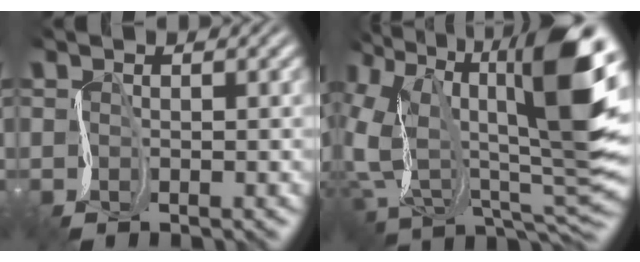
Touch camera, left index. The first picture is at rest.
{"total": 13.9, "force": [2.7, 7.6, 11.3], "torque": [-0.243, 0.004, 0.046]}